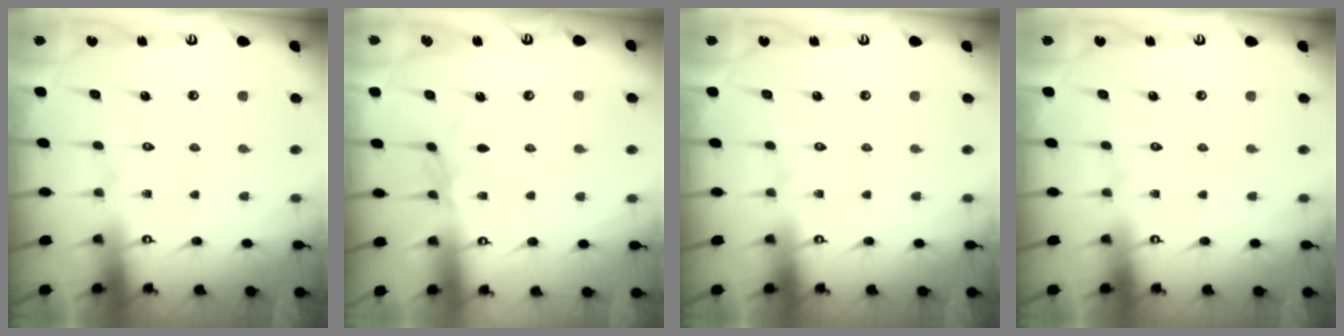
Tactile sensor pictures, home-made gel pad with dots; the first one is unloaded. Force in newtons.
{"total": 1.7, "press": 1.6, "slide": 0.4}
{"total": 0.0}
{"total": 0.0}